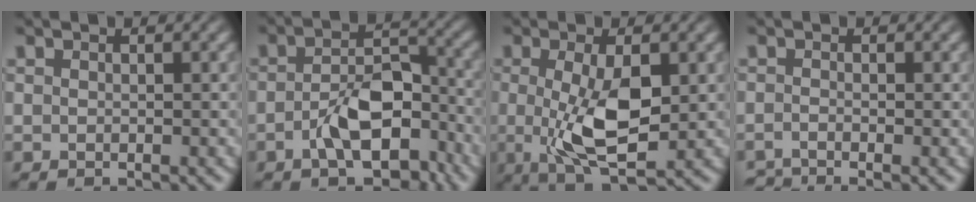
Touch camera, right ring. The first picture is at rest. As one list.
[{"total": 5.8, "force": [-2.8, 3.1, 3.9], "torque": [-0.067, -0.012, -0.043]}, {"total": 6.9, "force": [-0.7, 2.8, 6.3], "torque": [-0.121, -0.024, -0.001]}, {"total": 2.1, "force": [-1.9, 0.6, 0.5], "torque": [-0.006, -0.009, -0.033]}]